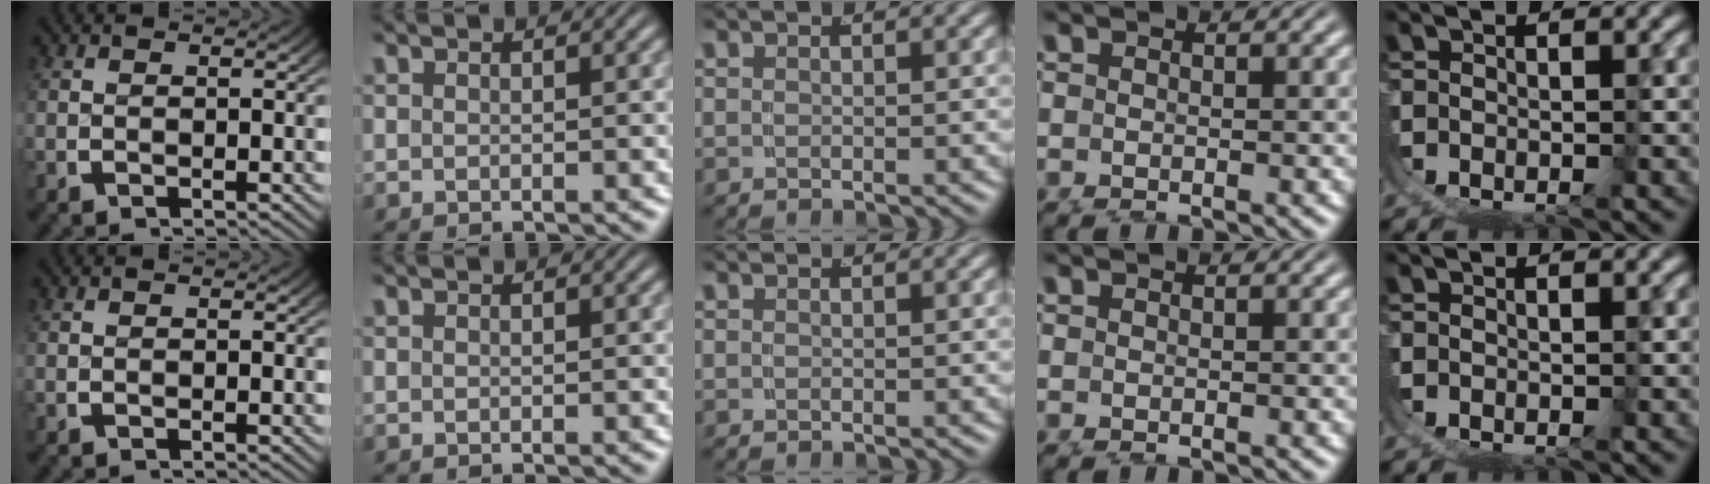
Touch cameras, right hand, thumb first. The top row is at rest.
{}